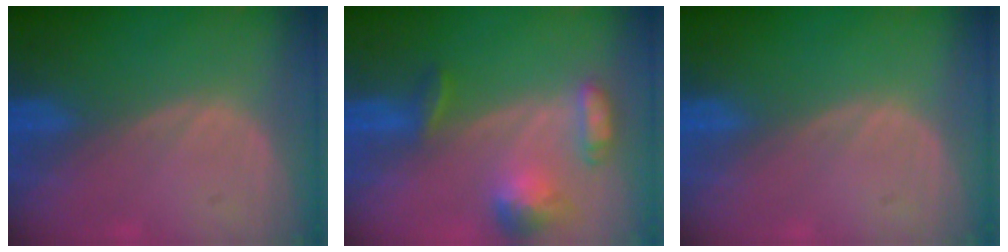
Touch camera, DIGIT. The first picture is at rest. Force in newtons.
{"total": 6.8, "press": 6.4, "slide": 2.4}
{"total": 0.0}